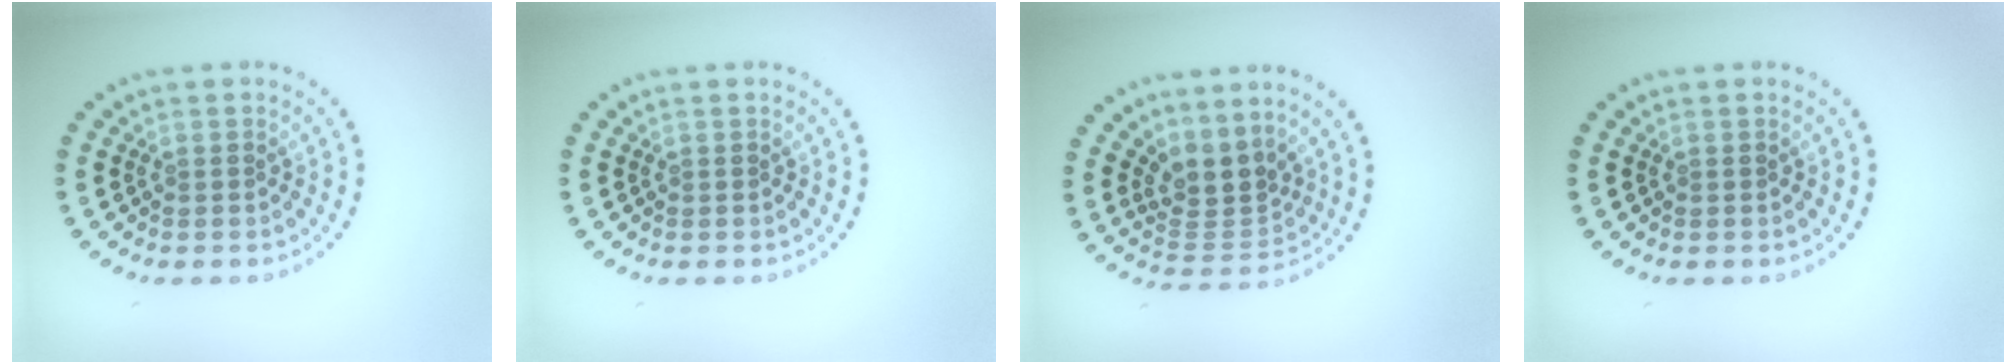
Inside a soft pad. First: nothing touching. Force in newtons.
{"total": 0.0}
{"total": 3.4, "press": 2.5, "slide": 2.3}
{"total": 0.0}